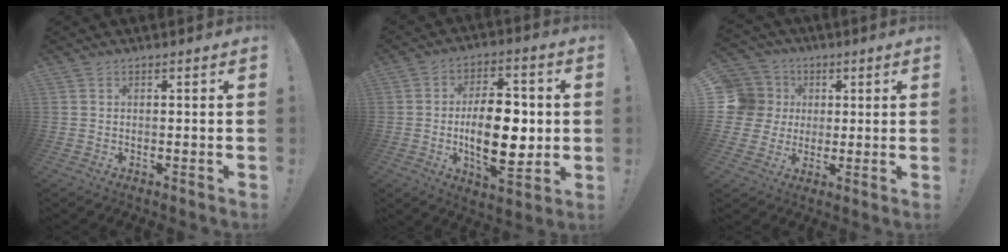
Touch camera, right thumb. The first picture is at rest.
{"total": 17.8, "force": [-1.1, 9.1, 15.3], "torque": [-0.254, 0.000, -0.020]}
{"total": 11.4, "force": [1.7, 10.7, 3.6], "torque": [-0.064, -0.001, 0.038]}